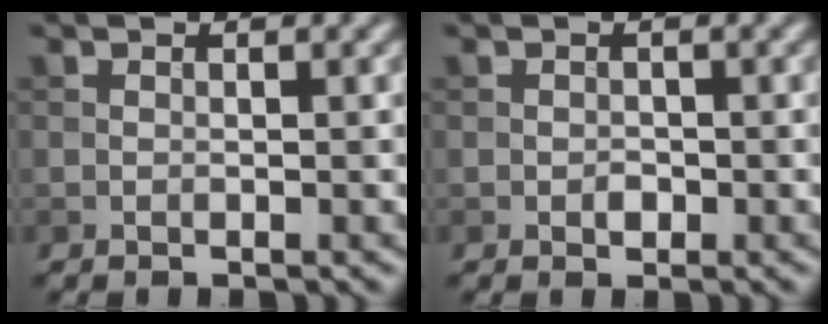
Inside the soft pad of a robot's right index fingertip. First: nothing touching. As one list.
[{"total": 0.8, "force": [-0.3, 0.6, 0.5], "torque": [-0.006, -0.002, -0.006]}]